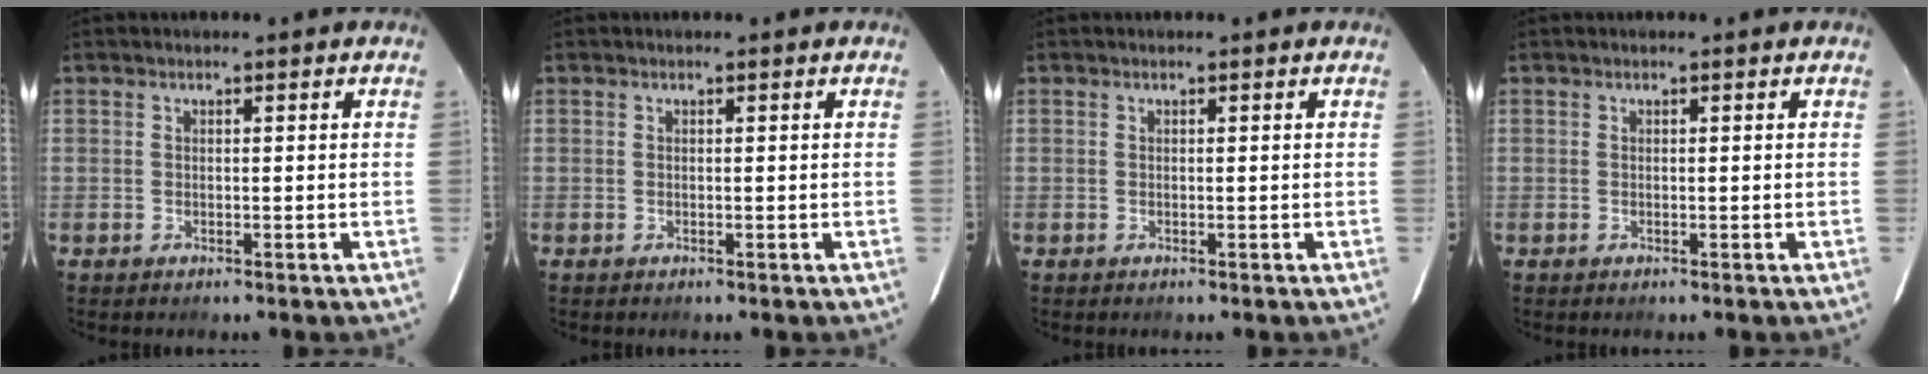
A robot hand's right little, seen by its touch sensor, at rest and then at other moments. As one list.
[{"total": 0.0}, {"total": 0.0}, {"total": 0.0}]